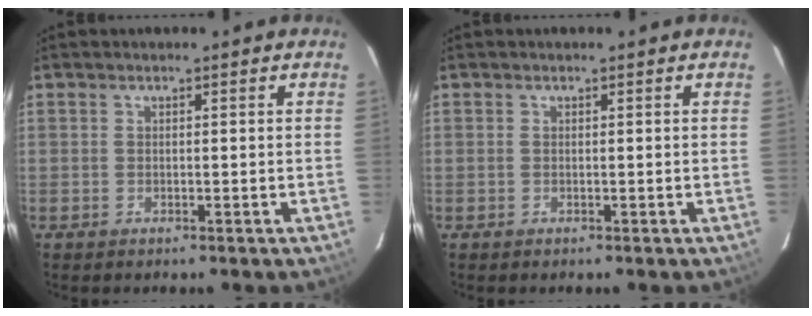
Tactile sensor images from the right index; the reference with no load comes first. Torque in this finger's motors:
{"motor_torque": [-0.03, -0.01, 0.03, 0.00]}